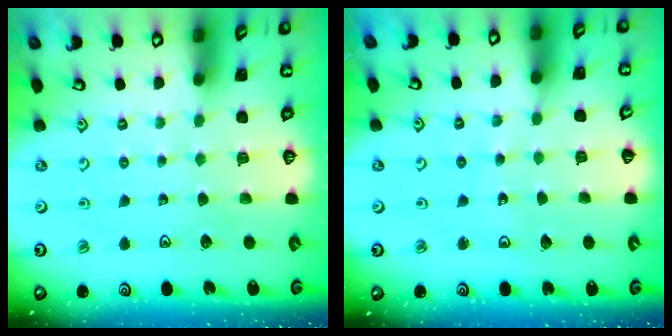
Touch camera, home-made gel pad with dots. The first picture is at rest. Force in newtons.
{"total": 5.9, "press": 5.9, "slide": 0.5}